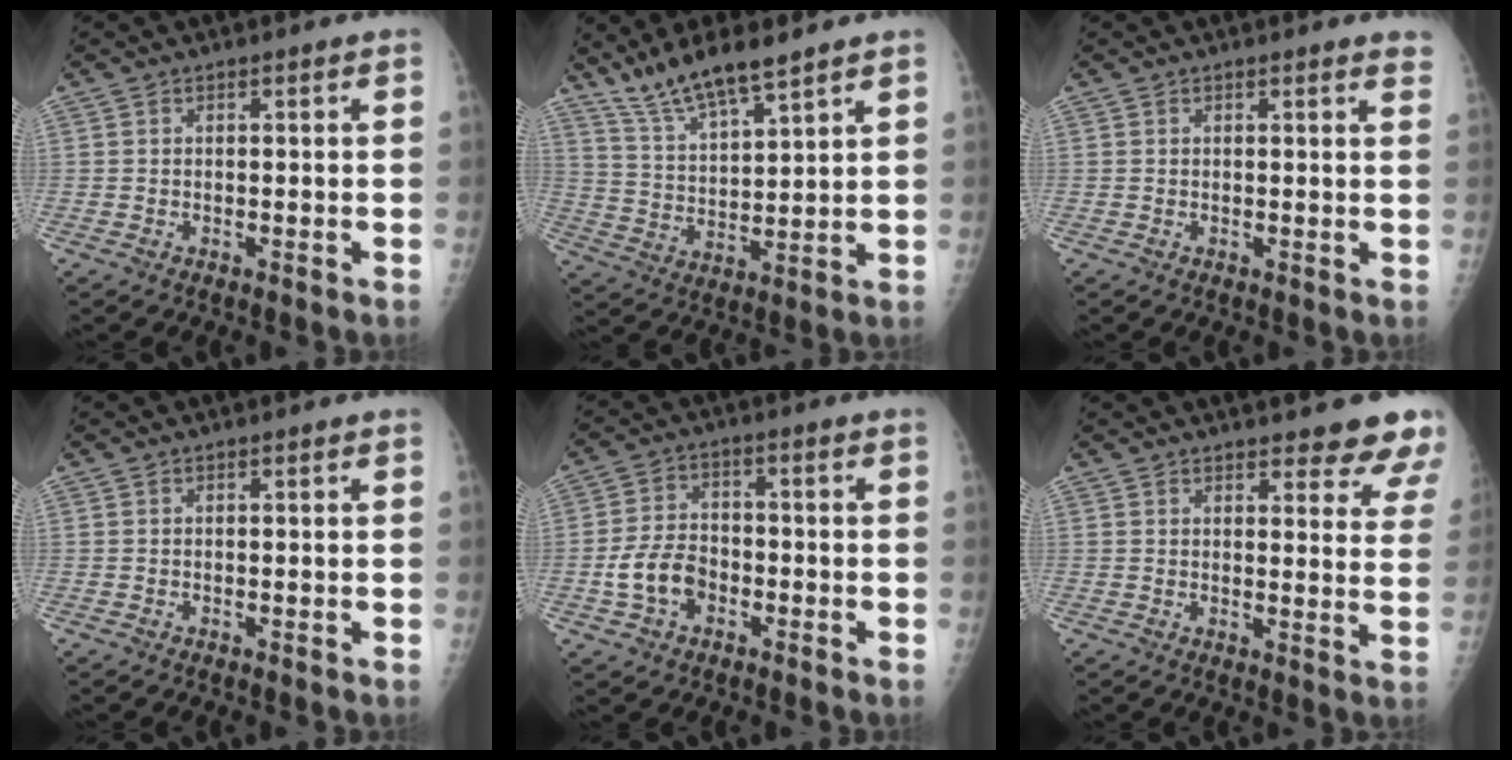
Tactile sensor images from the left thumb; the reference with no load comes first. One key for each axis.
{"total": 10.7, "fx": 8.6, "fy": 1.8, "fz": 6.1, "tx": -0.110, "ty": -0.044, "tz": 0.172}
{"total": 2.3, "fx": 2.2, "fy": 0.3, "fz": 0.8, "tx": -0.005, "ty": -0.009, "tz": 0.011}
{"total": 0.0}
{"total": 7.8, "fx": -2.7, "fy": 5.5, "fz": 4.8, "tx": -0.081, "ty": 0.024, "tz": -0.050}
{"total": 11.5, "fx": 10.1, "fy": 2.9, "fz": 4.7, "tx": -0.012, "ty": -0.053, "tz": 0.100}